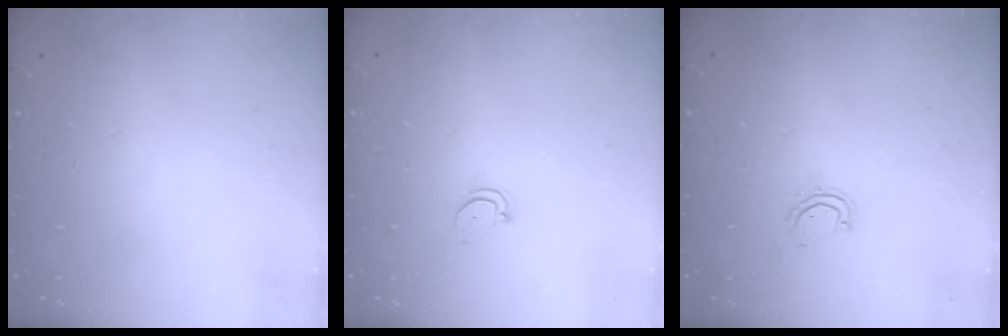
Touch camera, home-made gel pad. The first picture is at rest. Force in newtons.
{"total": 2.4, "press": 2.4, "slide": 0.2}
{"total": 3.8, "press": 3.8, "slide": 0.3}